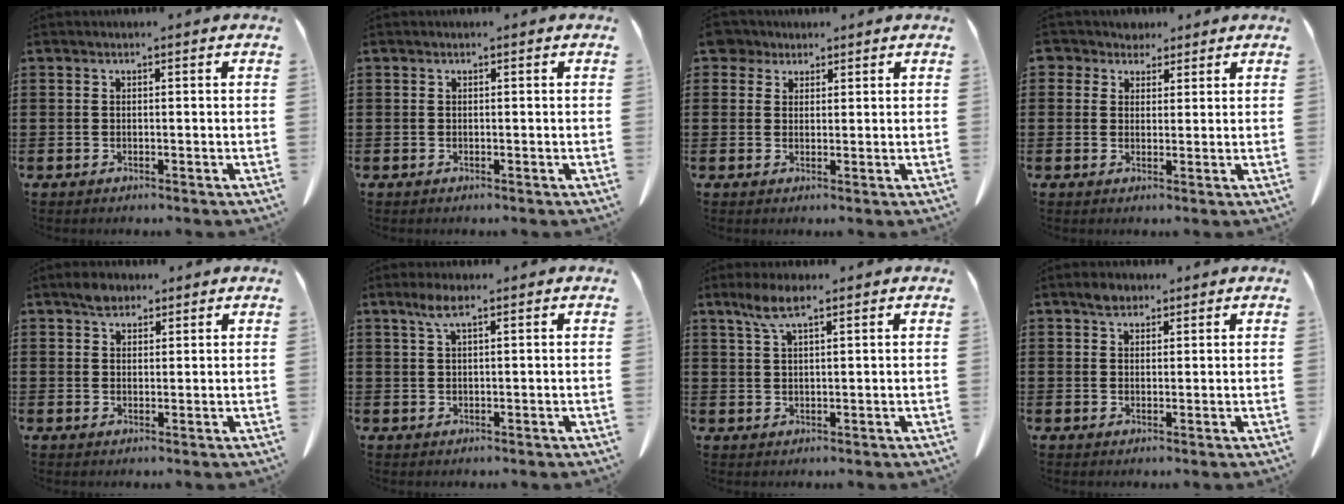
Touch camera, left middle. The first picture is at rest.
{"total": 0.0}
{"total": 3.3, "force": [2.4, 2.1, 0.9], "torque": [-0.021, 0.009, 0.044]}
{"total": 3.4, "force": [2.5, 2.3, 0.5], "torque": [-0.016, 0.008, 0.045]}
{"total": 2.9, "force": [2.3, 1.5, 1.0], "torque": [-0.016, 0.003, 0.042]}
{"total": 3.3, "force": [1.8, 0.6, 2.7], "torque": [-0.057, 0.005, 0.030]}
{"total": 4.7, "force": [2.8, 1.1, 3.6], "torque": [-0.077, 0.005, 0.050]}
{"total": 2.4, "force": [1.8, 1.3, 0.9], "torque": [-0.013, 0.002, 0.033]}